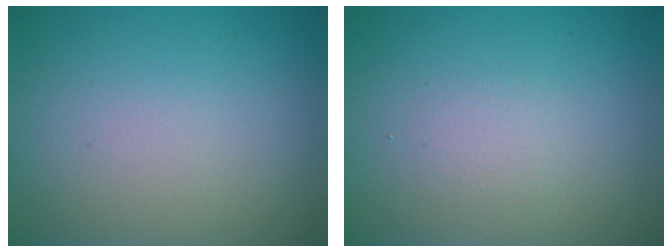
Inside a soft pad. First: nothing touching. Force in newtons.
{"total": 1.1, "press": 1.1, "slide": 0.1}